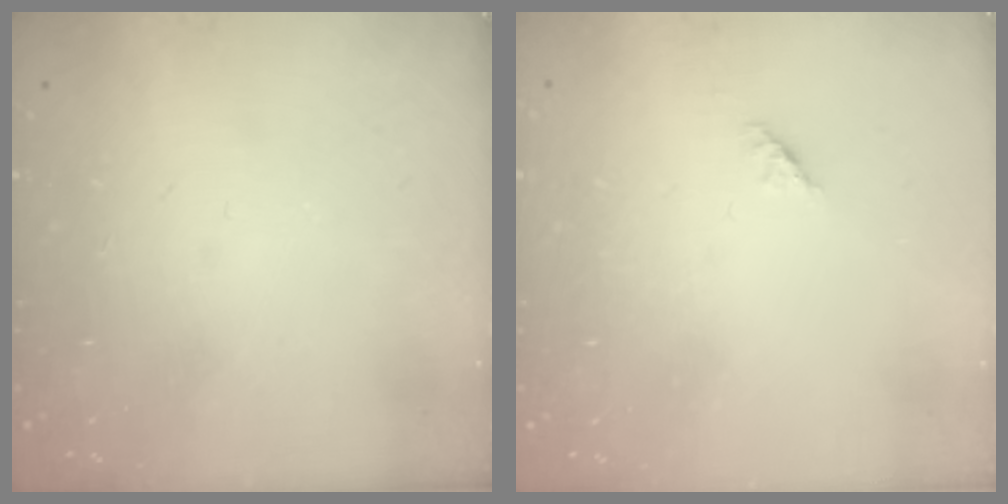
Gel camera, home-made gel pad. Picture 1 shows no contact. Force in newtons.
{"total": 1.4, "press": 1.3, "slide": 0.5}